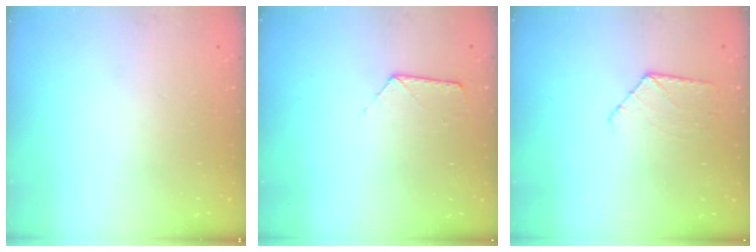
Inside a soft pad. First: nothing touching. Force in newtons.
{"total": 7.7, "press": 7.6, "slide": 0.7}
{"total": 6.4, "press": 6.4, "slide": 0.6}